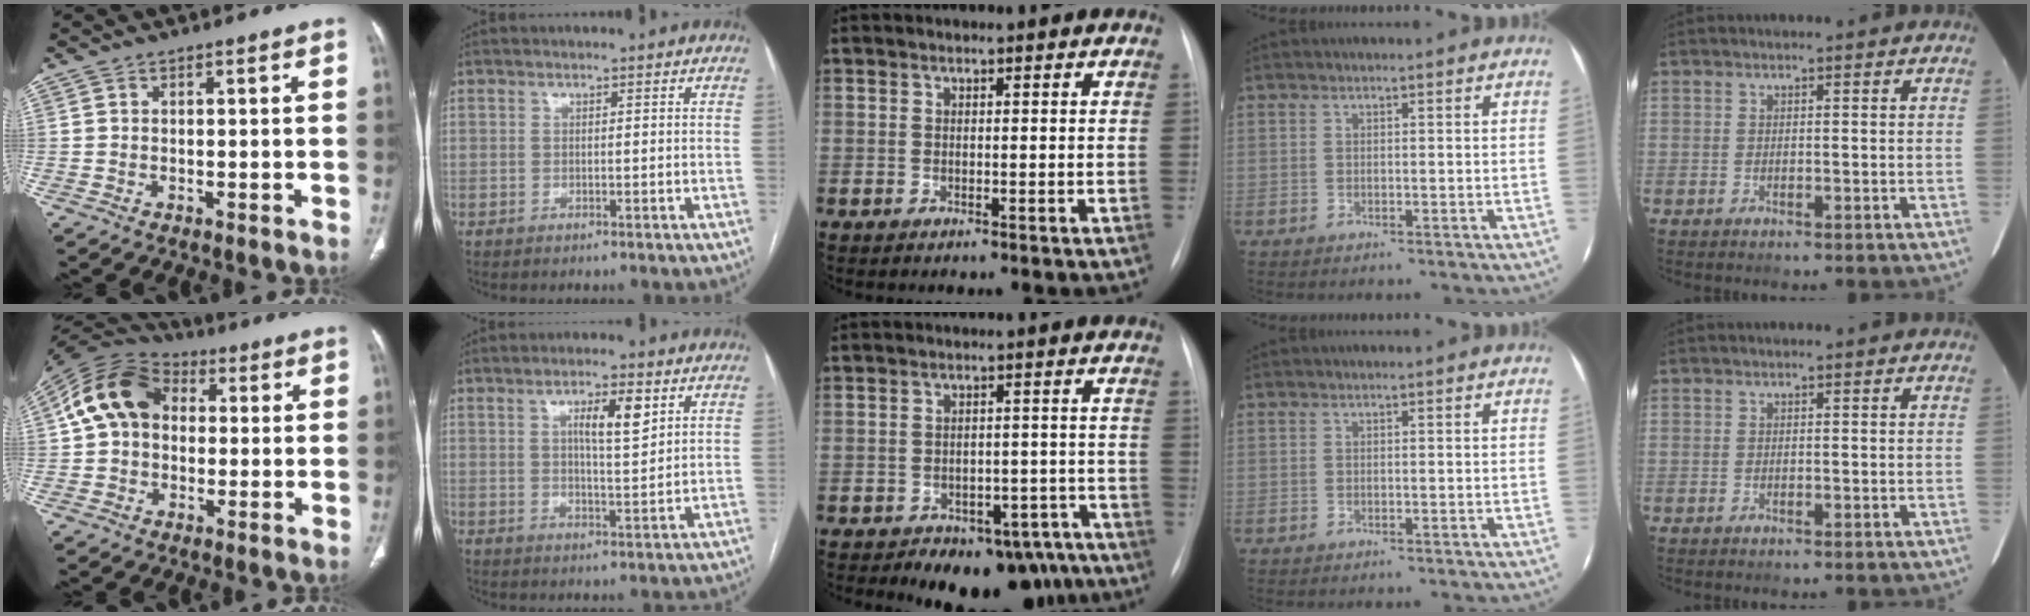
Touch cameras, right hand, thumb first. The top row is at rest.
{"thumb": {"total": 13.7, "force": [1.9, 10.6, 8.5], "torque": [-0.145, 0.033, 0.021]}, "index": {"total": 6.1, "force": [2.5, 1.2, 5.4], "torque": [-0.093, 0.003, 0.042]}, "middle": {"total": 12.5, "force": [-9.9, 6.4, 4.1], "torque": [-0.023, 0.028, -0.118]}}